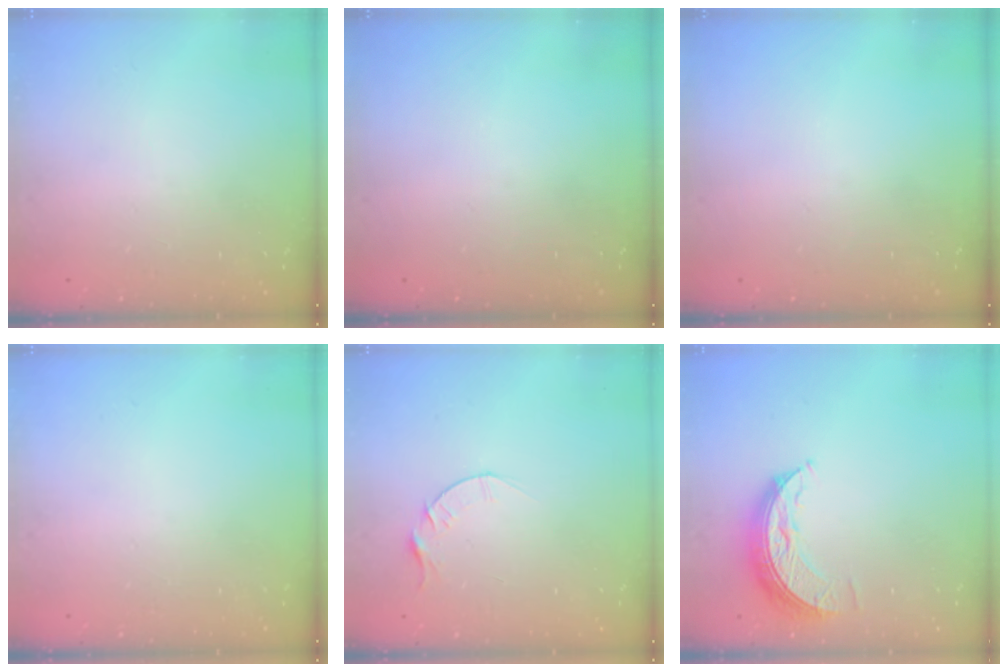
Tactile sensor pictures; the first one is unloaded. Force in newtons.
{"total": 0.0}
{"total": 0.0}
{"total": 0.0}
{"total": 4.1, "press": 4.0, "slide": 0.5}
{"total": 8.4, "press": 8.4, "slide": 0.2}